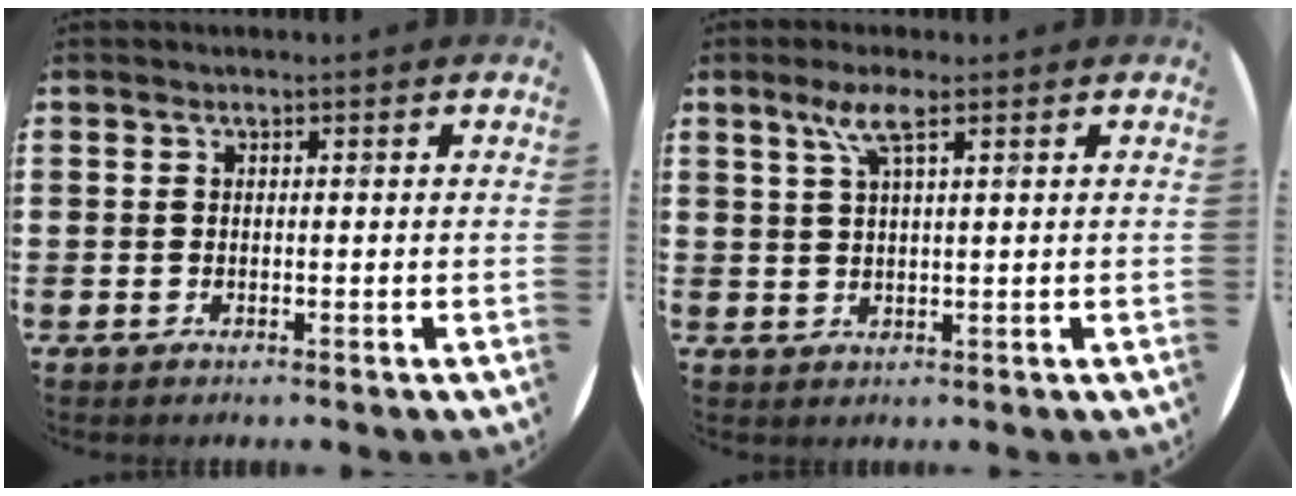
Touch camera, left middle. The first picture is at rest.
{"total": 4.0, "force": [2.2, 0.6, 3.3], "torque": [-0.069, 0.008, 0.036]}